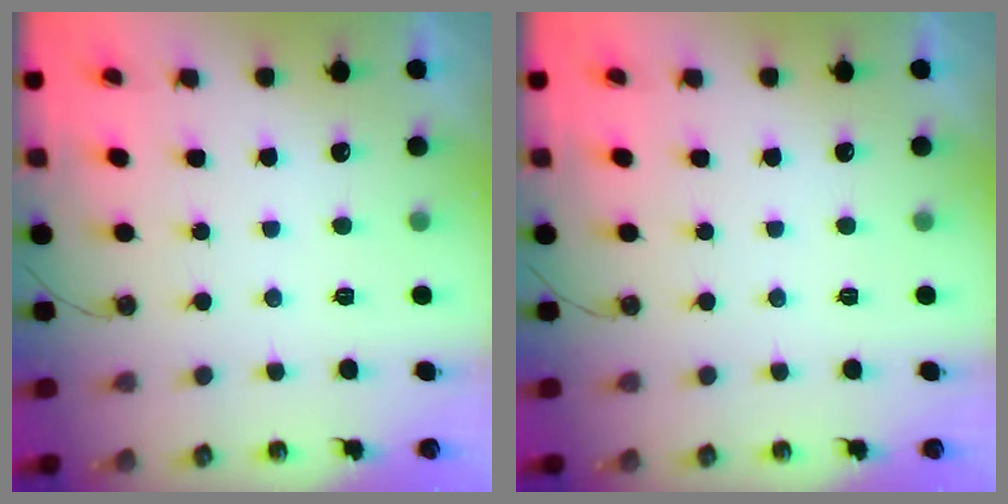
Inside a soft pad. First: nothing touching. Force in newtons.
{"total": 0.0}